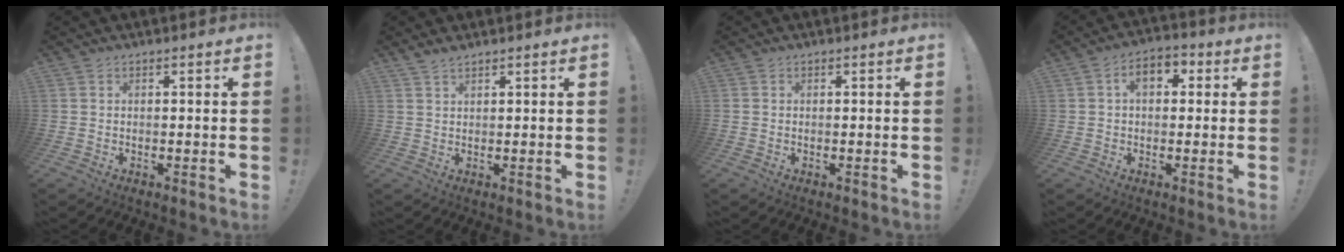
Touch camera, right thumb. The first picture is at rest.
{"total": 2.1, "force": [1.9, 0.4, 0.8], "torque": [-0.013, -0.013, 0.033]}
{"total": 0.0}
{"total": 6.8, "force": [1.8, 4.5, 4.8], "torque": [-0.071, 0.005, 0.030]}